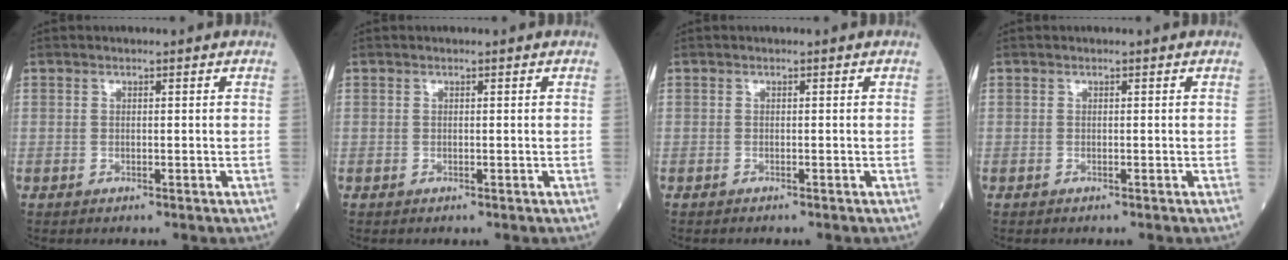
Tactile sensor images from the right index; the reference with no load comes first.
{"total": 0.0}
{"total": 0.8, "force": [-0.8, 0.0, 0.3], "torque": [-0.002, -0.001, -0.011]}
{"total": 0.0}